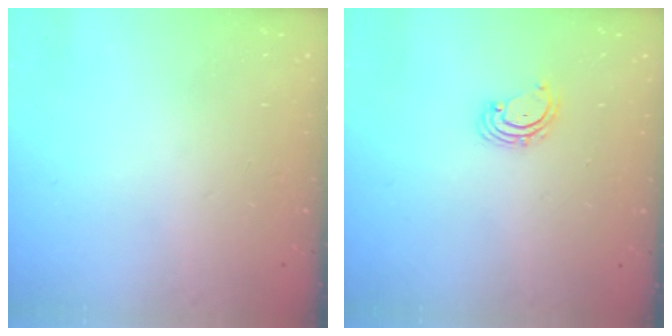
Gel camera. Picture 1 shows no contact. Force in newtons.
{"total": 2.5, "press": 2.4, "slide": 0.4}